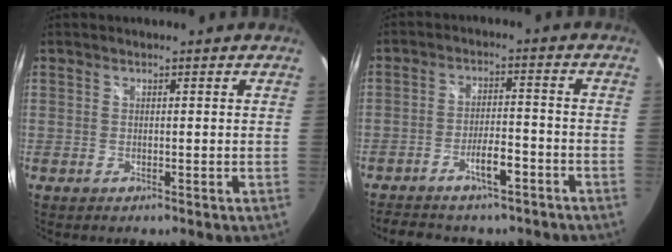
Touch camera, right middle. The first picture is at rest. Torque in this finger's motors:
{"motor_torque": [1.09, -1.08, 0.11, 0.07]}